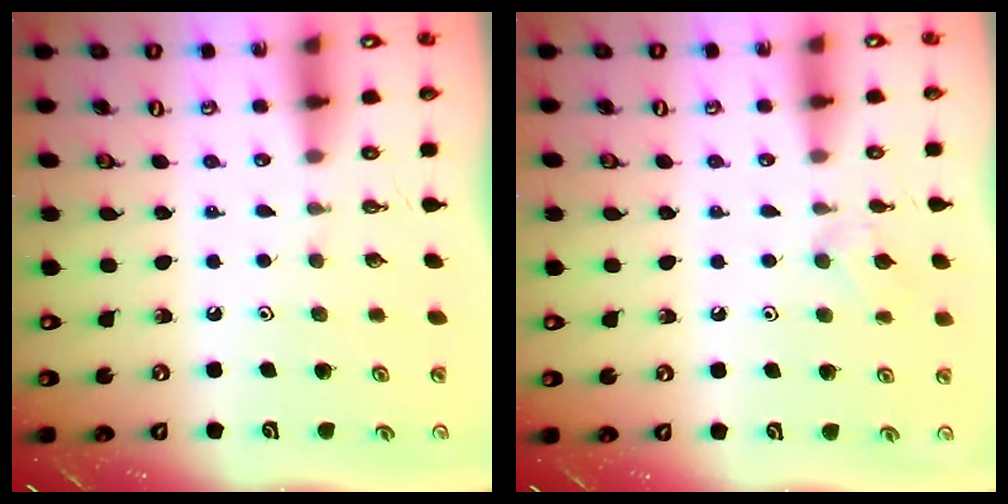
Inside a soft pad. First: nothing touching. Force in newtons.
{"total": 6.6, "press": 6.5, "slide": 1.1}